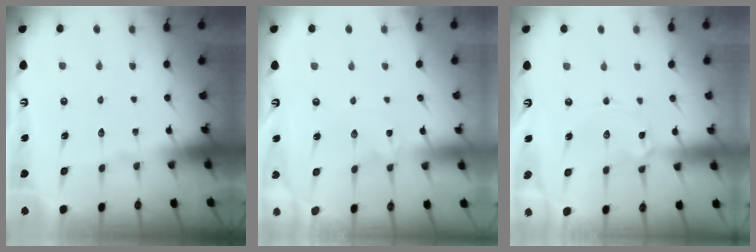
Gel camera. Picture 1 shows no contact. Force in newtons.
{"total": 0.0}
{"total": 1.6, "press": 1.5, "slide": 0.1}